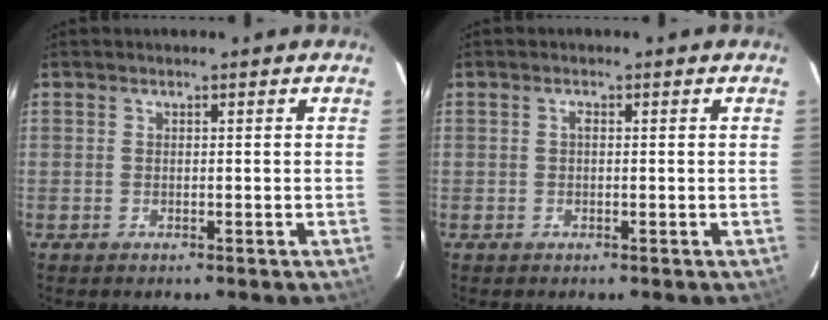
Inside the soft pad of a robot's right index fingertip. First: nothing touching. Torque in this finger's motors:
{"motor_torque": [0.16, -0.06, 0.10, 0.02]}